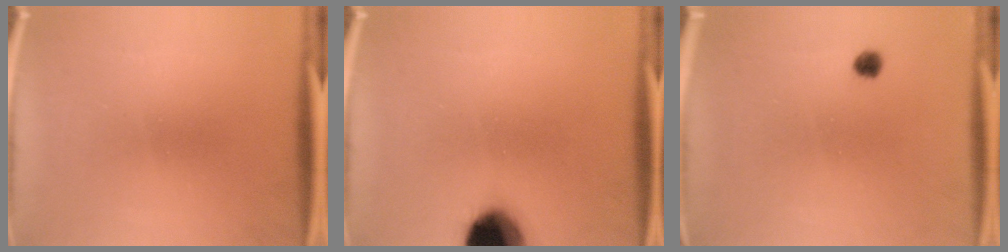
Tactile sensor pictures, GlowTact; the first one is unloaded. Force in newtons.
{"total": 14.7}
{"total": 1.8}